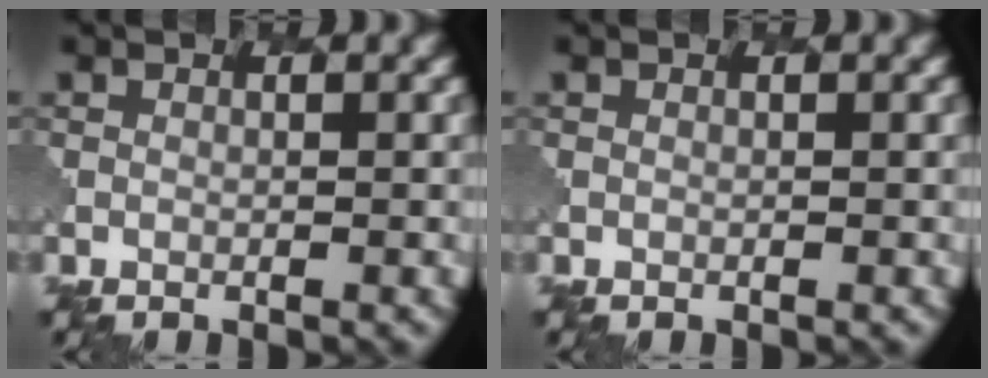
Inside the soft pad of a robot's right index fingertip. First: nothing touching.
{"total": 0.0}